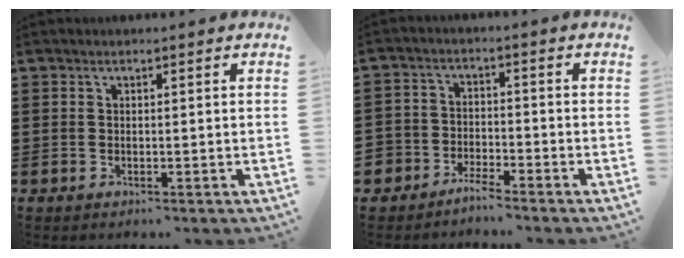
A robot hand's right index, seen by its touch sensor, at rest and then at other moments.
{"total": 3.5, "force": [-3.5, 0.5, -0.1], "torque": [-0.006, -0.001, -0.074]}